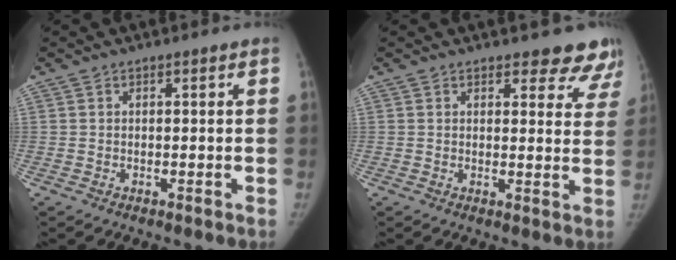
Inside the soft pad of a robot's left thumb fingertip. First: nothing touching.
{"total": 8.0, "force": [7.1, 3.2, 2.1], "torque": [0.027, -0.037, 0.057]}